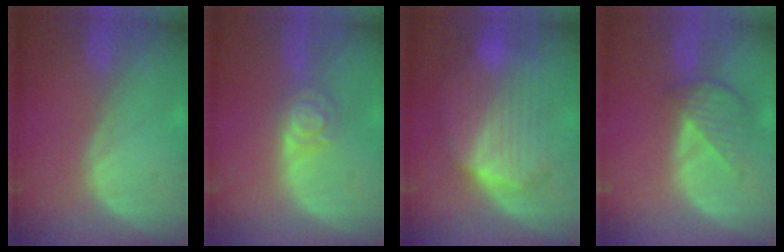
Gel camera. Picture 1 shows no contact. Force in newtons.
{"total": 4.9, "press": 4.3, "slide": 2.4}
{"total": 9.4, "press": 9.4, "slide": 0.5}
{"total": 4.6, "press": 4.3, "slide": 1.7}